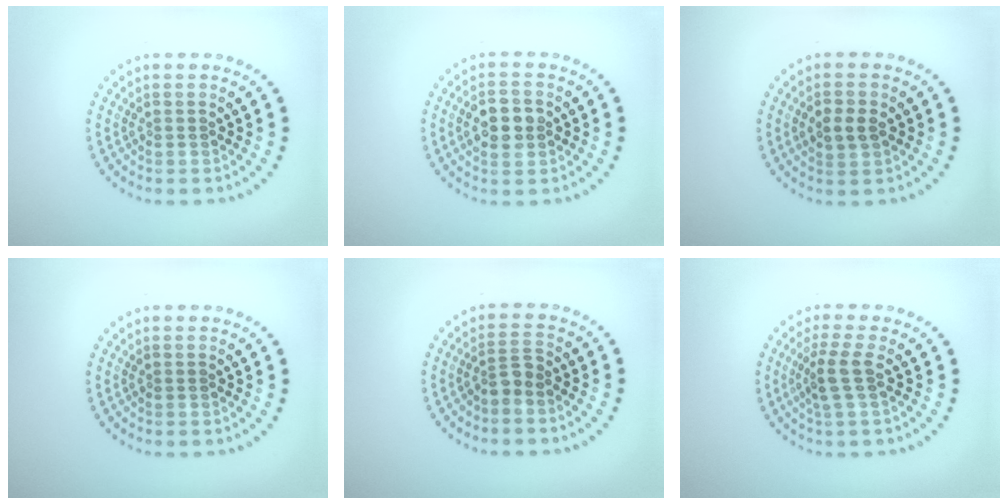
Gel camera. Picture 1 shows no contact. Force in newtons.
{"total": 3.5, "press": 3.5, "slide": 0.2}
{"total": 2.0, "press": 2.0, "slide": 0.2}
{"total": 0.0}
{"total": 1.8, "press": 1.4, "slide": 1.1}
{"total": 2.5, "press": 1.9, "slide": 1.6}